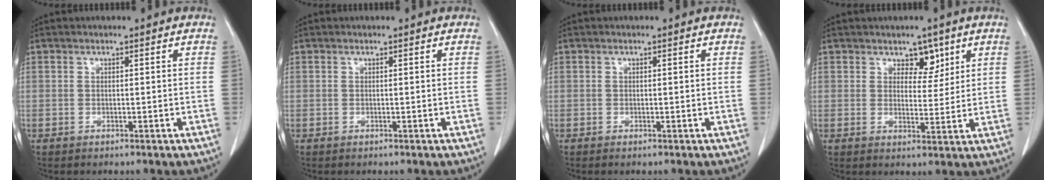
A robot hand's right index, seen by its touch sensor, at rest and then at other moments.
{"total": 0.0}
{"total": 0.7, "force": [-0.2, 0.3, 0.6], "torque": [-0.018, -0.001, -0.001]}
{"total": 4.9, "force": [2.8, 3.1, 2.6], "torque": [-0.034, 0.005, 0.049]}